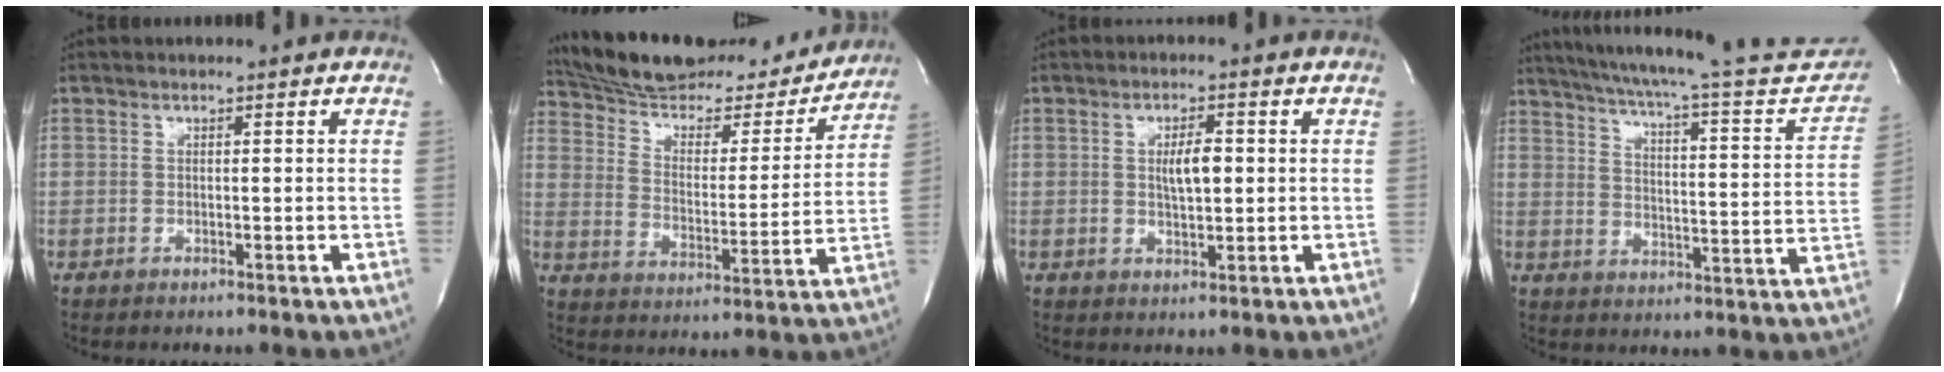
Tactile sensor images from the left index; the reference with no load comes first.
{"total": 23.4, "force": [21.6, 5.3, 7.2], "torque": [-0.118, -0.015, 0.308]}
{"total": 4.1, "force": [0.5, 1.3, 3.8], "torque": [-0.066, 0.001, 0.010]}
{"total": 27.7, "force": [24.9, 3.4, 11.7], "torque": [-0.181, -0.057, 0.309]}